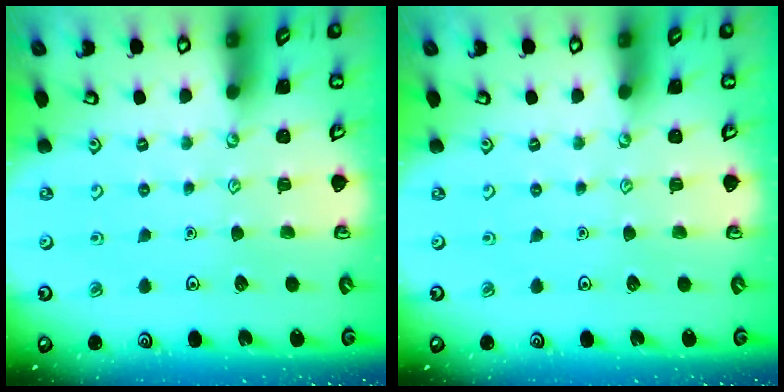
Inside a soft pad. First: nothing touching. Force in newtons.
{"total": 0.0}